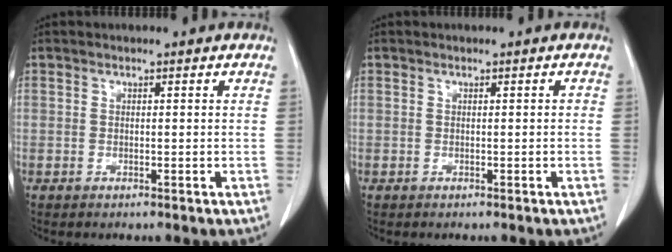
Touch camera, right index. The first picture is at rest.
{"total": 0.0}